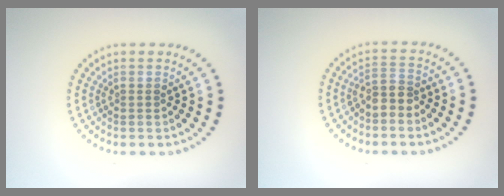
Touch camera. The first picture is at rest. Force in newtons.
{"total": 2.2, "press": 1.8, "slide": 1.1}